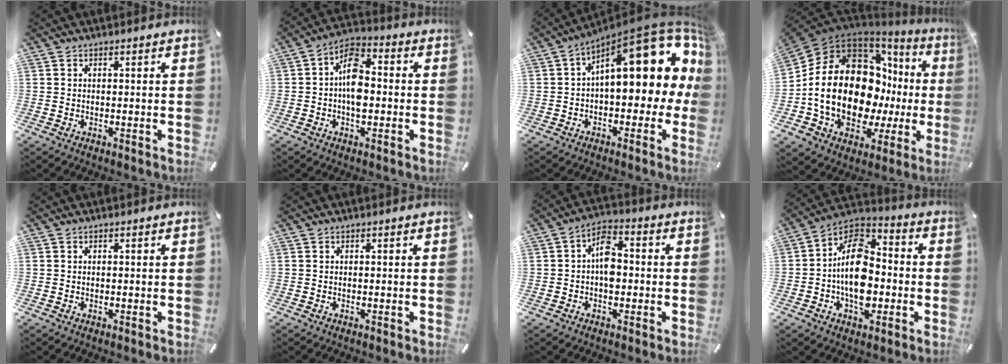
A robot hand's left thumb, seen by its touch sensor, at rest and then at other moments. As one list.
[{"total": 9.1, "force": [-1.6, 5.4, 7.2], "torque": [-0.124, 0.010, -0.029]}, {"total": 18.9, "force": [7.5, 8.2, 15.3], "torque": [-0.203, -0.058, 0.125]}, {"total": 25.7, "force": [0.3, 16.8, 19.4], "torque": [-0.374, -0.037, 0.030]}, {"total": 0.0}, {"total": 0.0}, {"total": 7.1, "force": [-1.0, 4.4, 5.4], "torque": [-0.085, 0.012, -0.021]}, {"total": 16.1, "force": [-2.9, 11.0, 11.4], "torque": [-0.212, 0.008, -0.057]}]